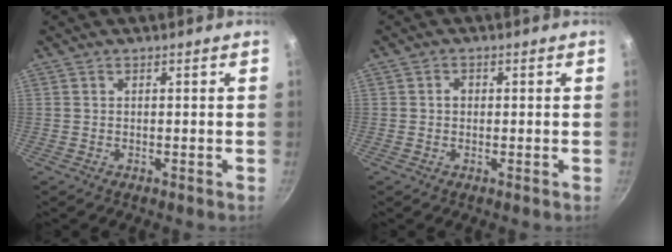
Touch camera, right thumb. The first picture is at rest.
{"total": 1.5, "force": [0.0, 1.3, 0.7], "torque": [-0.007, 0.004, -0.002]}